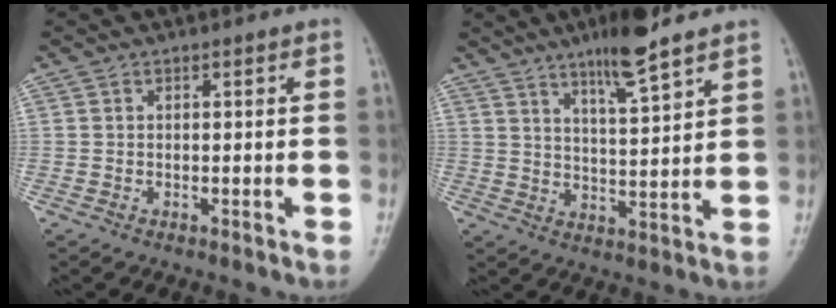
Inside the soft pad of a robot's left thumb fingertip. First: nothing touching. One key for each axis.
{"total": 9.3, "fx": 6.6, "fy": 1.2, "fz": 6.4, "tx": -0.103, "ty": -0.041, "tz": 0.112}